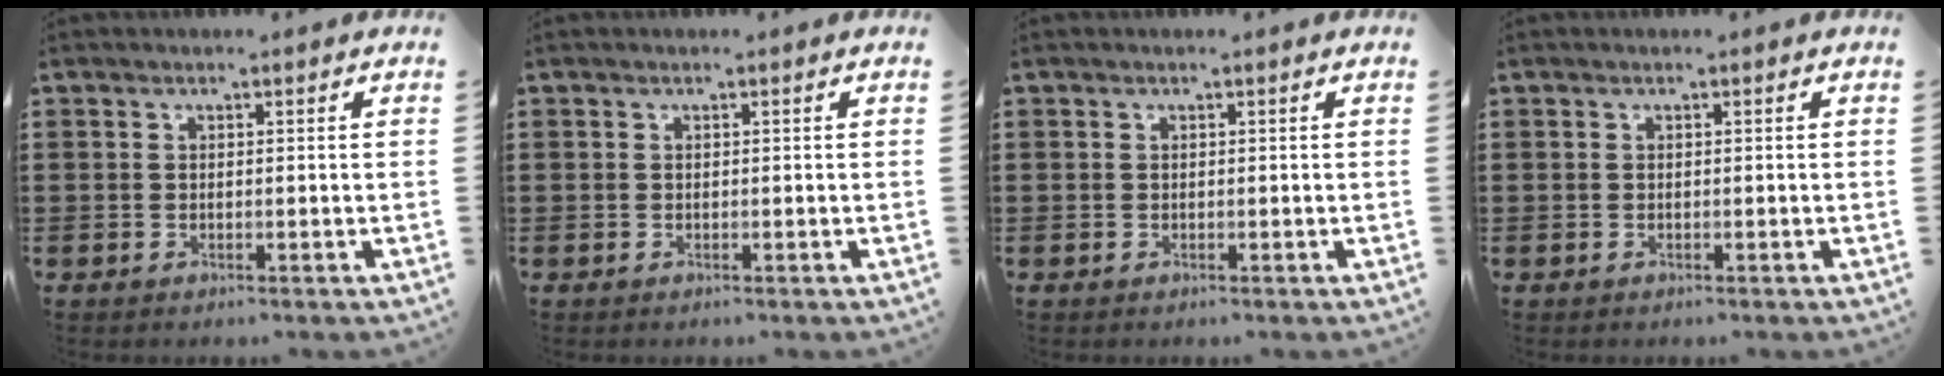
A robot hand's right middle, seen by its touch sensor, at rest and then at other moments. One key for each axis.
{"total": 0.0}
{"total": 0.0}
{"total": 0.0}